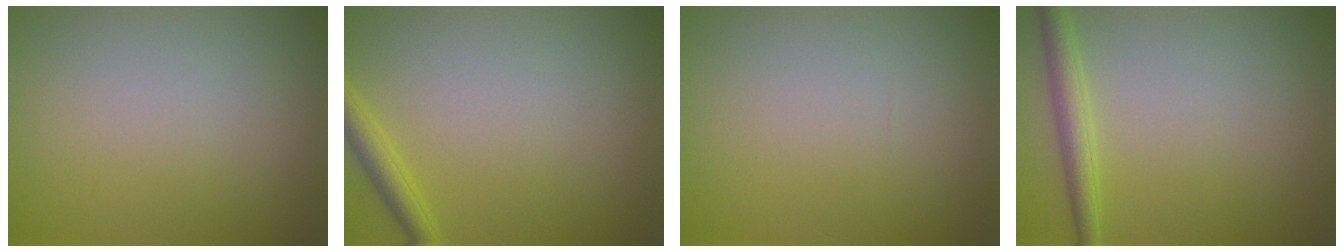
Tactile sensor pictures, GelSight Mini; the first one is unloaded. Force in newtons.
{"total": 1.8, "press": 1.8, "slide": 0.1}
{"total": 0.0}
{"total": 2.3, "press": 2.3, "slide": 0.1}